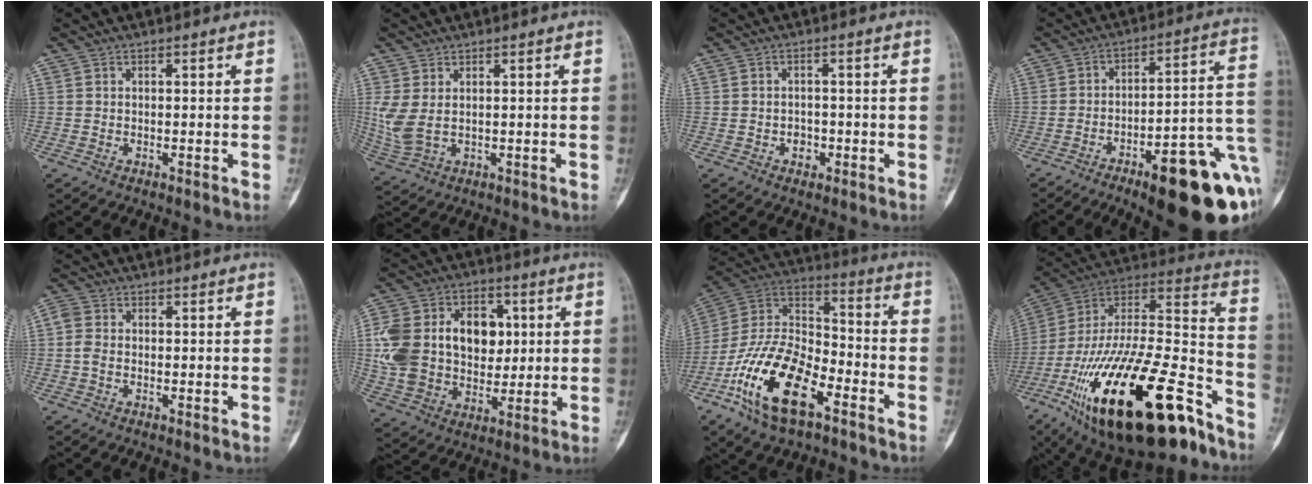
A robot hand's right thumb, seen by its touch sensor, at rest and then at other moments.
{"total": 5.8, "force": [1.0, 3.0, 4.8], "torque": [-0.125, 0.000, 0.034]}
{"total": 2.1, "force": [-0.9, 1.7, 0.9], "torque": [0.000, 0.006, -0.013]}
{"total": 23.2, "force": [-9.1, 6.8, 20.2], "torque": [-0.206, 0.047, -0.121]}
{"total": 2.3, "force": [-0.4, 1.5, 1.6], "torque": [-0.041, 0.007, -0.017]}
{"total": 20.9, "force": [2.2, 14.8, 14.5], "torque": [-0.261, 0.017, 0.048]}
{"total": 21.0, "force": [-10.5, 10.0, 15.2], "torque": [-0.280, 0.064, -0.196]}
{"total": 39.3, "force": [-20.4, 15.0, 30.0], "torque": [-0.510, 0.046, -0.335]}